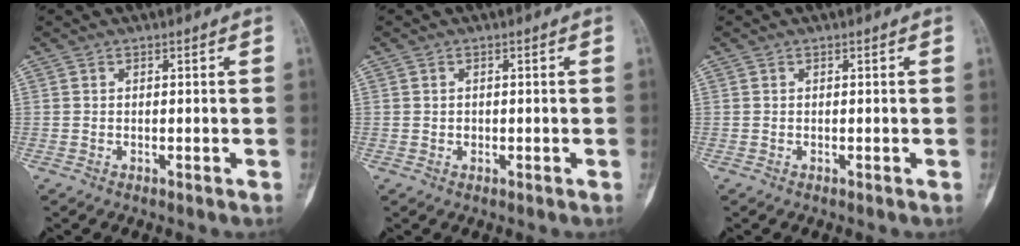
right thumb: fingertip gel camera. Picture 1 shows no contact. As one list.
[{"total": 0.7, "force": [0.0, 0.7, 0.2], "torque": [0.001, 0.003, 0.000]}, {"total": 0.0}]